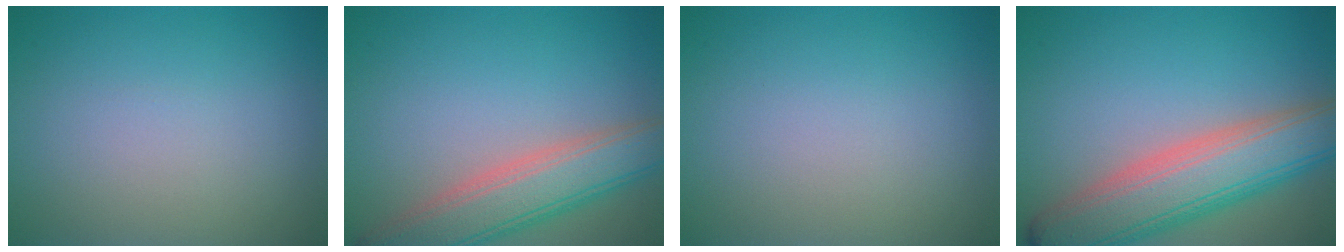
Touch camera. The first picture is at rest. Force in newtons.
{"total": 6.2, "press": 6.1, "slide": 0.5}
{"total": 0.0}
{"total": 8.7, "press": 8.7, "slide": 0.5}